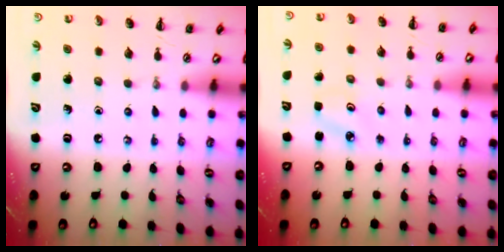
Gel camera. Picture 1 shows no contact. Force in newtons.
{"total": 2.5, "press": 2.4, "slide": 0.7}